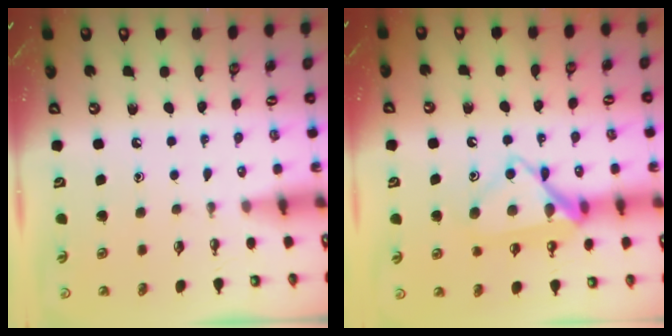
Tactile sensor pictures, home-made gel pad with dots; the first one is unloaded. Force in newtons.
{"total": 15.3, "press": 15.3, "slide": 0.8}